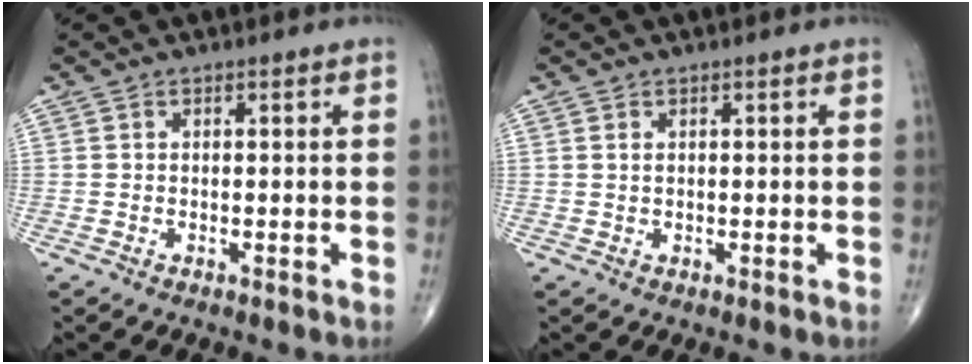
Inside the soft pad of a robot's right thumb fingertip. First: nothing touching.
{"total": 1.1, "force": [0.4, 0.6, 0.8], "torque": [-0.018, 0.001, 0.010]}